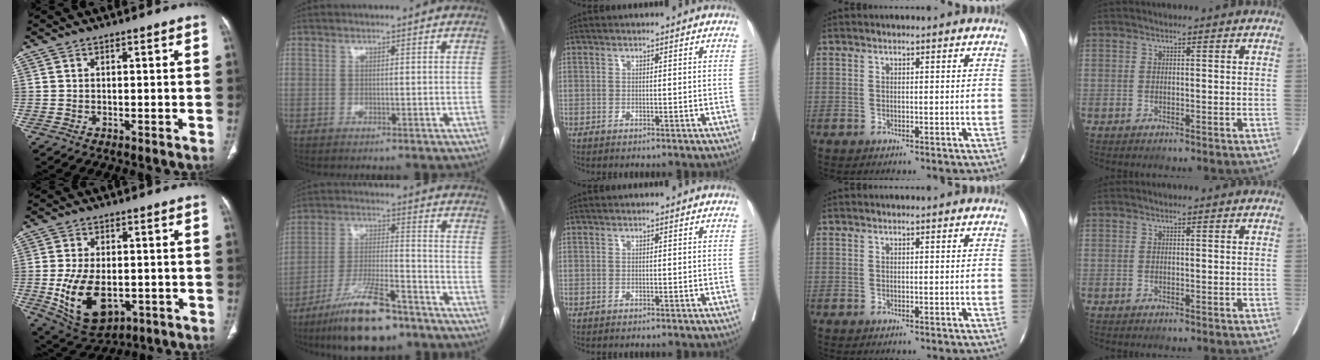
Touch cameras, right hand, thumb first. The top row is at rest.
{"thumb": {"total": 13.8, "force": [-3.0, 8.3, 10.5], "torque": [-0.174, -0.002, -0.029]}, "index": {"total": 14.1, "force": [-9.9, 2.9, 9.6], "torque": [-0.183, -0.015, -0.174]}}